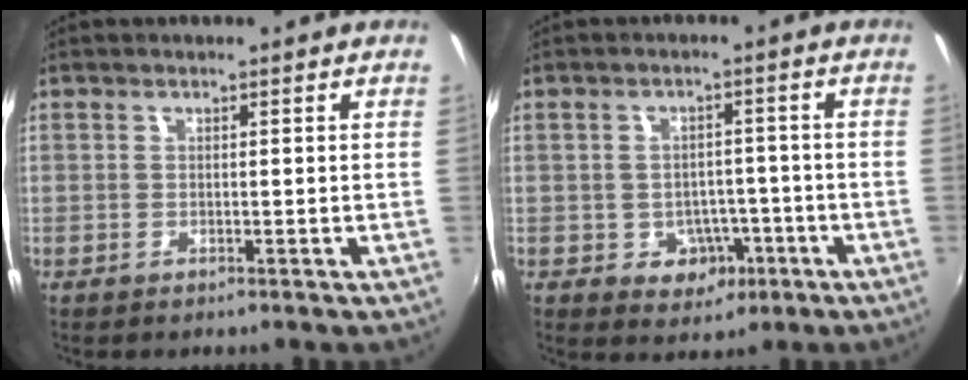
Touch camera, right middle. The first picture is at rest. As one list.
[{"total": 6.3, "force": [-2.3, 5.3, 2.6], "torque": [-0.054, 0.009, -0.016]}]